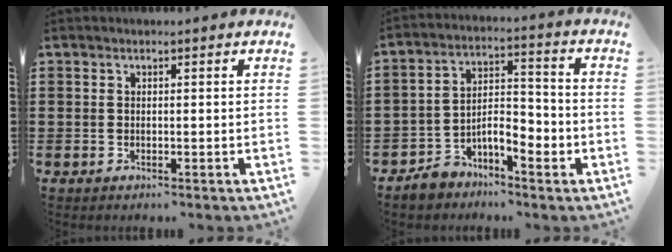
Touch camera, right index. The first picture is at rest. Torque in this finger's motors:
{"motor_torque": [1.56, -0.58, 0.20, 0.13]}